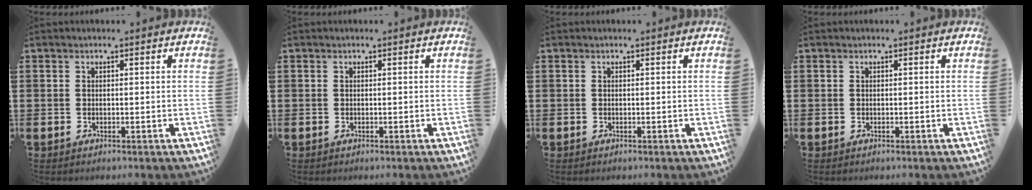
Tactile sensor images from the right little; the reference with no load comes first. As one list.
[{"total": 0.0}, {"total": 0.0}, {"total": 0.0}]